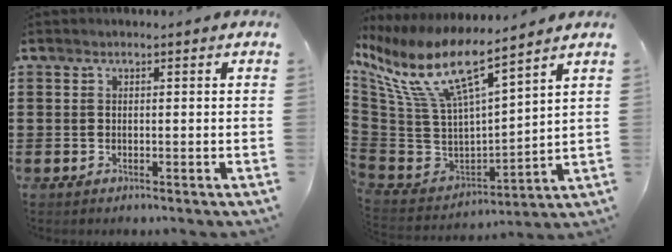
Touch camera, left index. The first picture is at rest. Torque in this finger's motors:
{"motor_torque": [1.19, -0.94, 0.90, 0.21]}